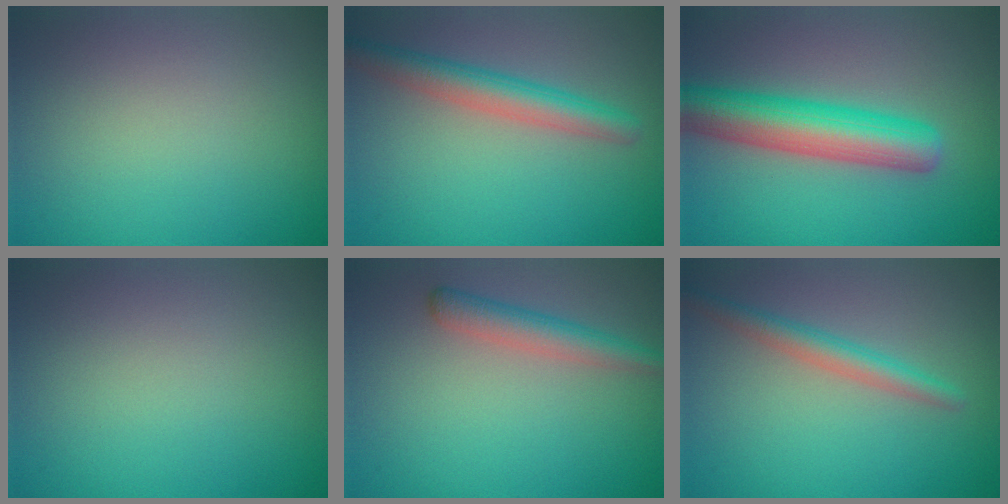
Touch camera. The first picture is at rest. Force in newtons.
{"total": 3.9, "press": 3.9, "slide": 0.1}
{"total": 6.9, "press": 6.9, "slide": 0.4}
{"total": 0.0}
{"total": 2.8, "press": 2.8, "slide": 0.2}
{"total": 2.5, "press": 2.5, "slide": 0.1}